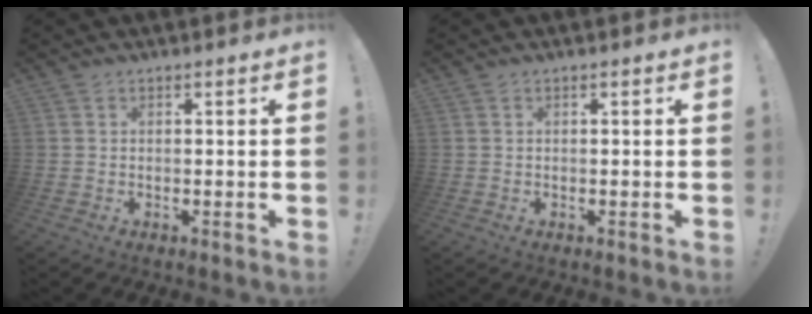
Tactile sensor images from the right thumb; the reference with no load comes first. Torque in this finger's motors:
{"motor_torque": [-0.03, 0.03, 0.01, 0.01, 0.01]}